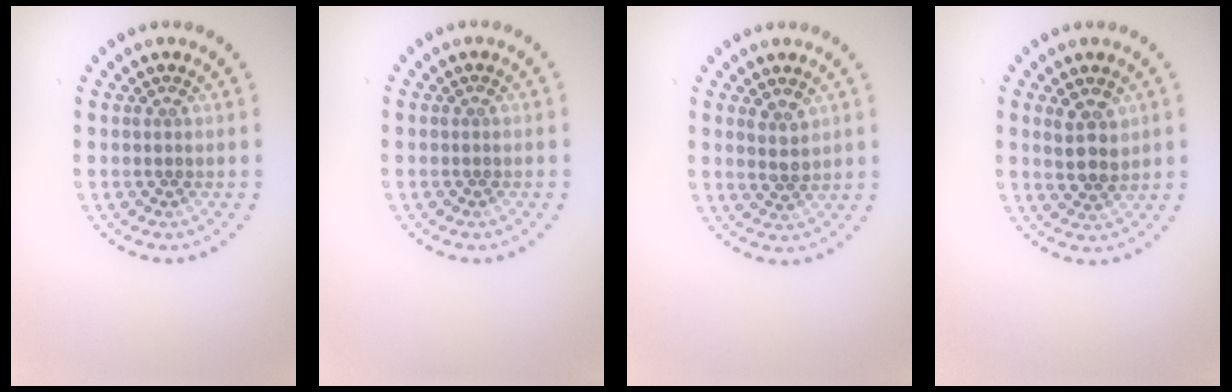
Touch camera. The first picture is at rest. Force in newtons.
{"total": 0.0}
{"total": 1.8, "press": 1.7, "slide": 0.4}
{"total": 2.8, "press": 2.6, "slide": 0.8}